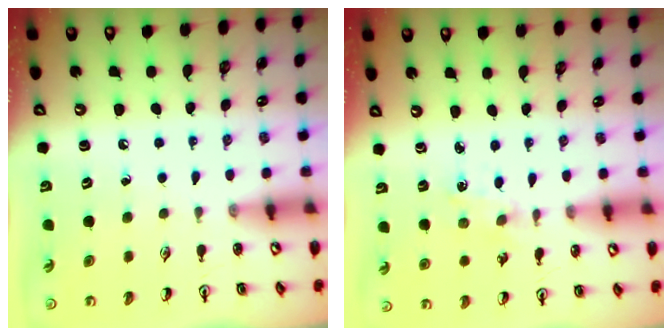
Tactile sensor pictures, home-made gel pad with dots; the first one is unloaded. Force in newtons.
{"total": 0.7, "press": 0.7, "slide": 0.2}